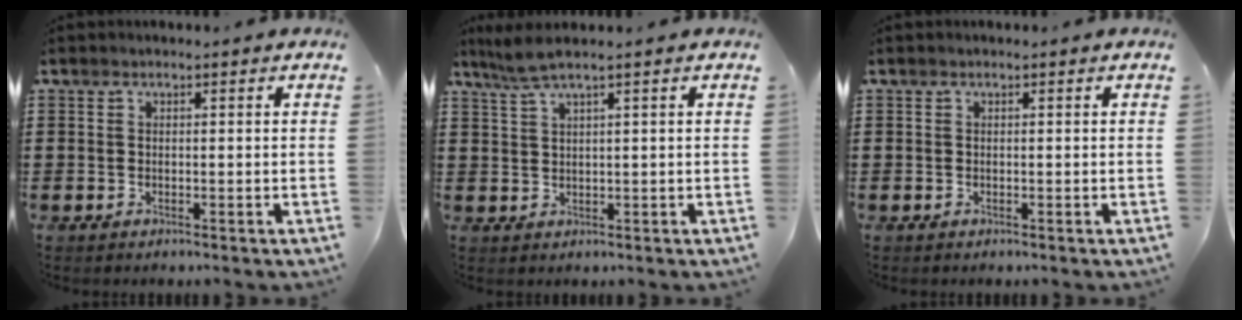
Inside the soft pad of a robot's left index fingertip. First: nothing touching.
{"total": 3.2, "force": [1.8, -0.1, 2.6], "torque": [-0.061, -0.001, 0.031]}
{"total": 0.0}